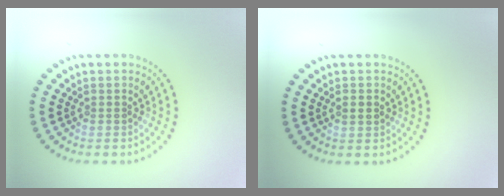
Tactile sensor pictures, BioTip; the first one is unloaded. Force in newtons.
{"total": 1.7, "press": 1.7, "slide": 0.2}